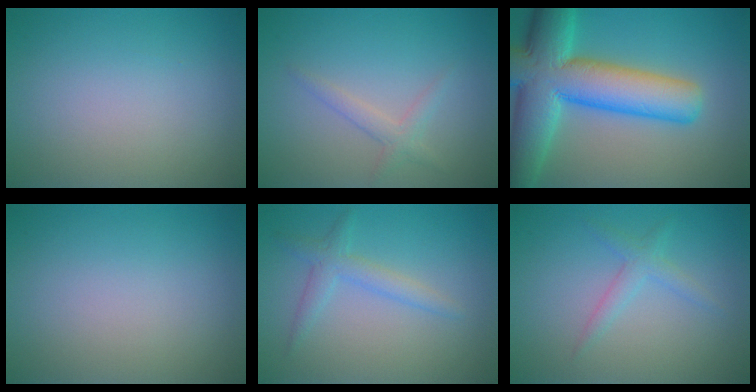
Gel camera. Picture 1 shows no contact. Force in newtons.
{"total": 1.6, "press": 1.6, "slide": 0.1}
{"total": 12.3, "press": 12.3, "slide": 0.6}
{"total": 0.0}
{"total": 2.2, "press": 2.2, "slide": 0.1}
{"total": 1.7, "press": 1.7, "slide": 0.1}